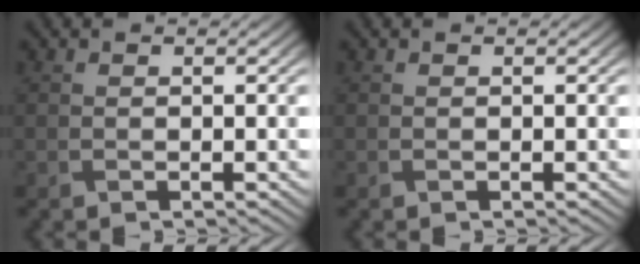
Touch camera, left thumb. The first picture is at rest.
{"total": 0.0}